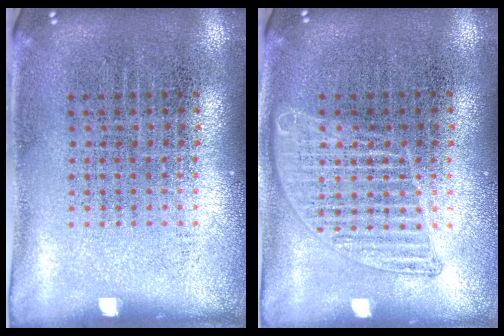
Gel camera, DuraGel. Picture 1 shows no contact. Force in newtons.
{"total": 1.8, "press": 1.8, "slide": 0.2}